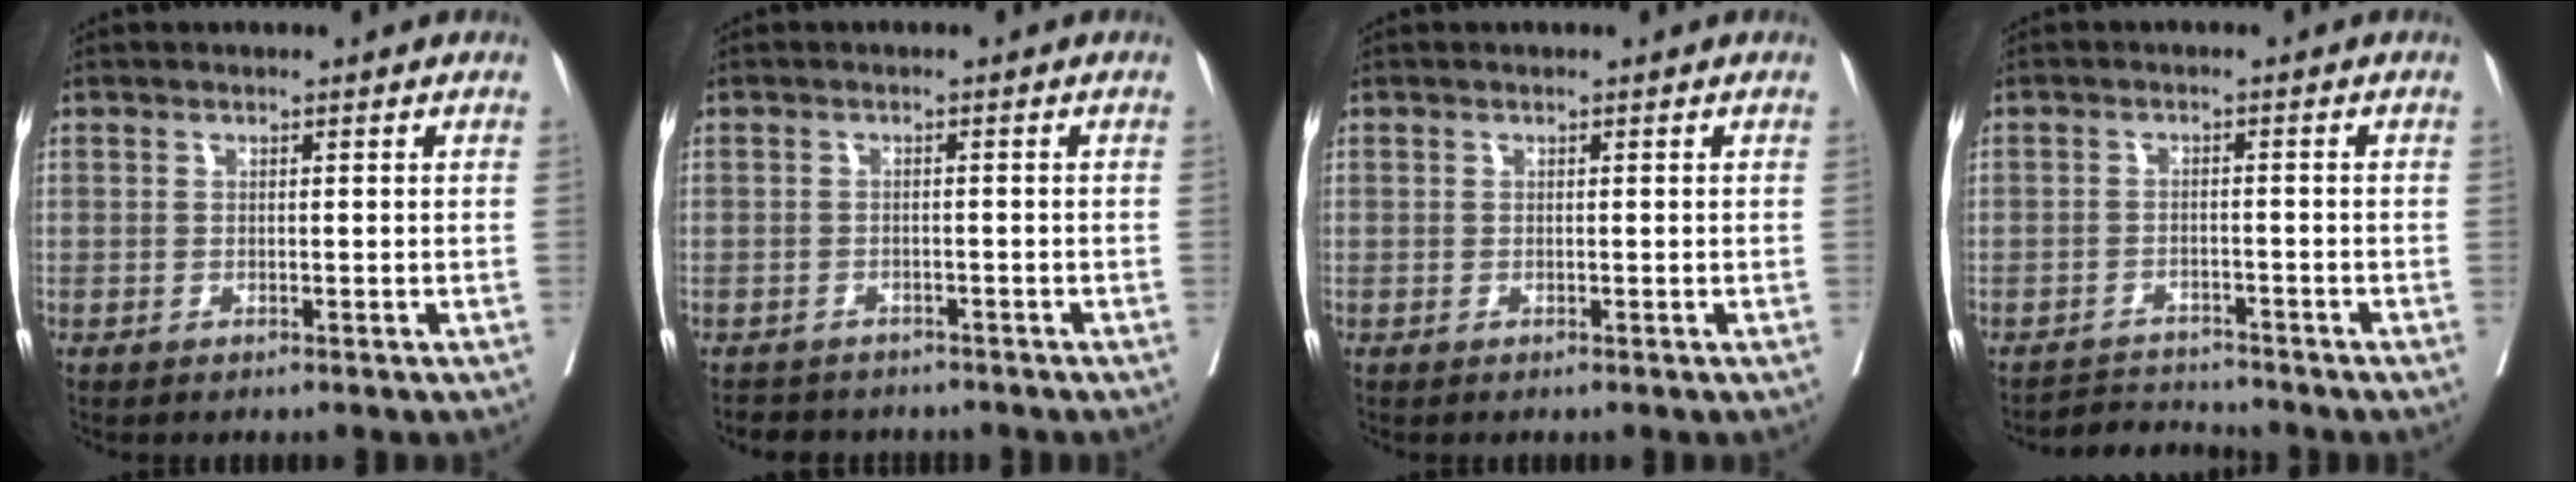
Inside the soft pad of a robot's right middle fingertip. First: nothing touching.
{"total": 4.7, "force": [-4.3, 2.0, 0.6], "torque": [-0.006, 0.000, -0.058]}
{"total": 0.0}
{"total": 3.4, "force": [-3.2, -0.2, -1.2], "torque": [0.023, -0.006, -0.052]}